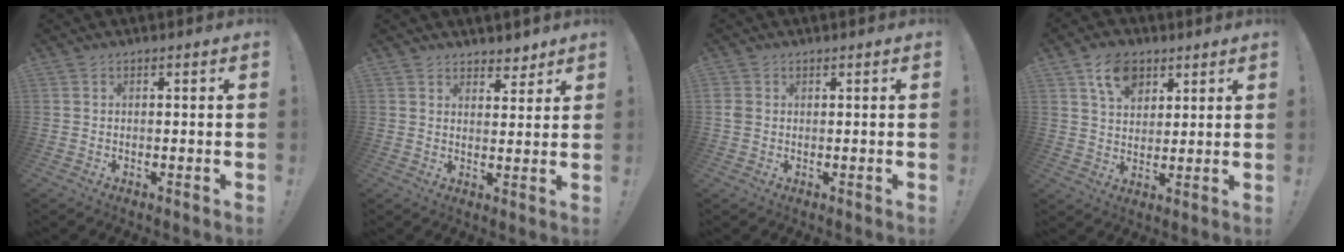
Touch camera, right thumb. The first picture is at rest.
{"total": 4.4, "force": [3.5, 2.5, 0.7], "torque": [0.004, -0.025, 0.063]}
{"total": 1.9, "force": [0.2, 1.5, 1.1], "torque": [-0.019, 0.004, 0.005]}
{"total": 10.0, "force": [5.4, 7.0, 4.8], "torque": [-0.081, -0.012, 0.104]}